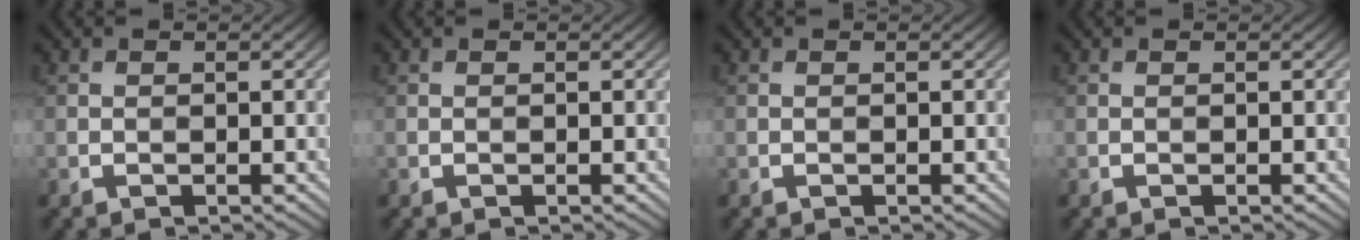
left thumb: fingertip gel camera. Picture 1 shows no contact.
{"total": 0.0}
{"total": 0.0}
{"total": 0.0}